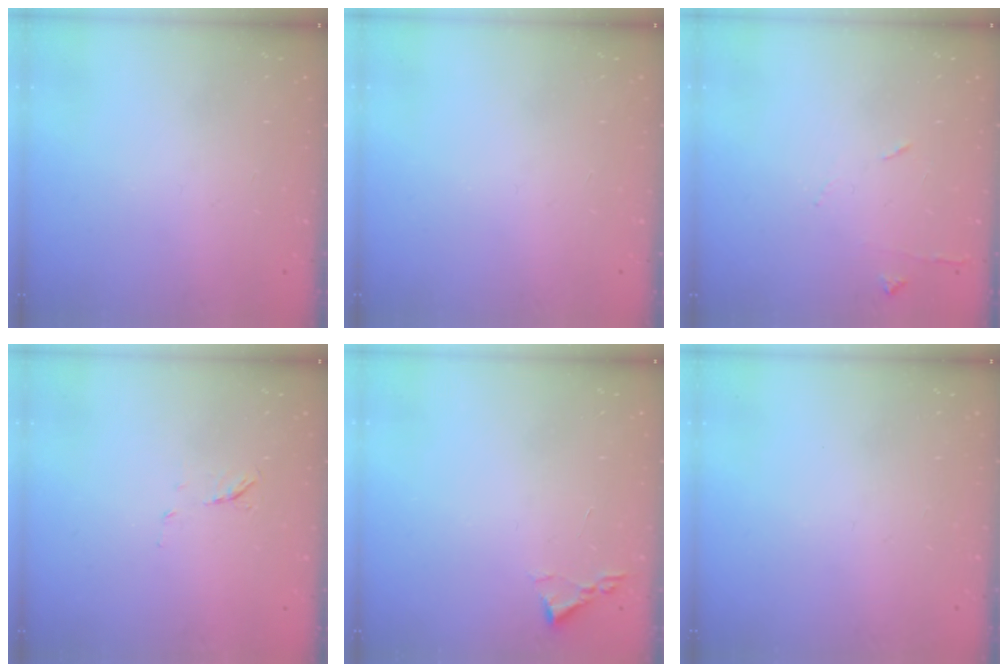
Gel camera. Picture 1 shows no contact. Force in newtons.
{"total": 0.0}
{"total": 6.2, "press": 6.1, "slide": 0.8}
{"total": 4.9, "press": 4.8, "slide": 1.3}
{"total": 1.8, "press": 1.8, "slide": 0.3}
{"total": 0.0}